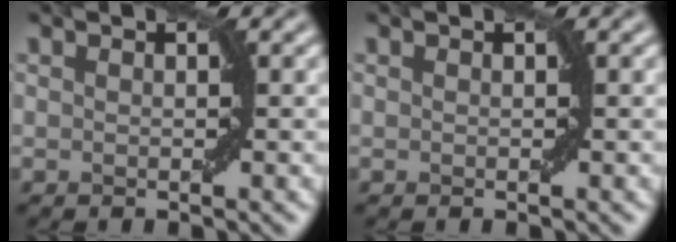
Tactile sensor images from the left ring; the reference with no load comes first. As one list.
[{"total": 0.0}]